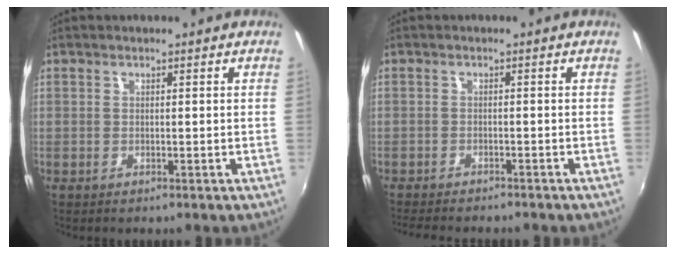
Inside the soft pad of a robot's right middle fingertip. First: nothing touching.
{"total": 7.4, "force": [-6.6, 1.5, 3.0], "torque": [-0.073, -0.017, -0.102]}